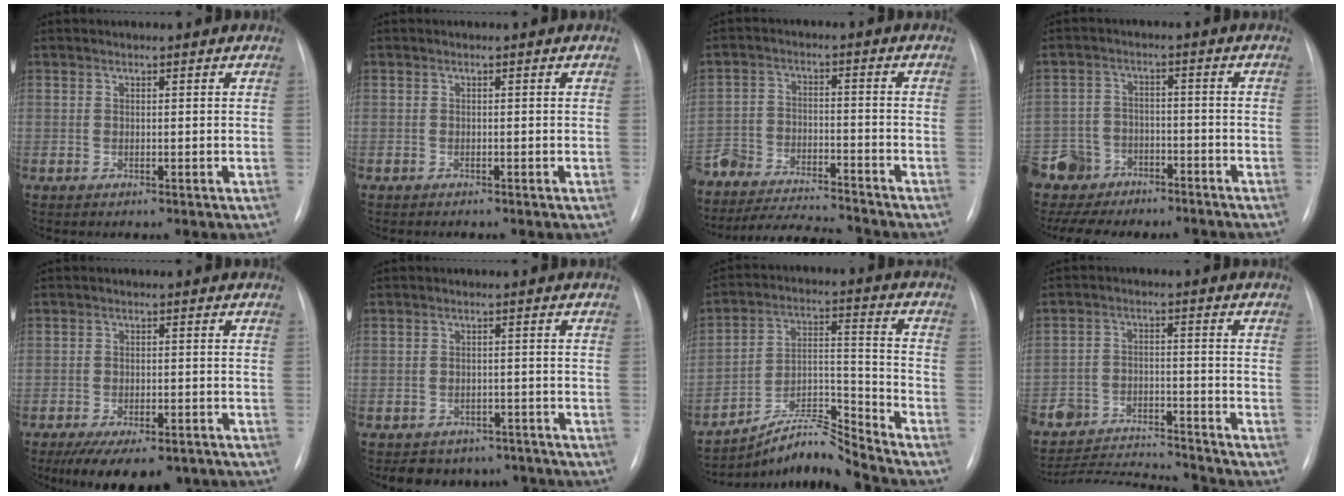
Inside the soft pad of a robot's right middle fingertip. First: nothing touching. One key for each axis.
{"total": 0.9, "fx": -0.8, "fy": 0.1, "fz": 0.2, "tx": -0.006, "ty": -0.003, "tz": -0.013}
{"total": 19.4, "fx": -18.0, "fy": 2.3, "fz": 6.7, "tx": -0.157, "ty": -0.022, "tz": -0.287}
{"total": 9.7, "fx": -8.1, "fy": 5.2, "fz": 1.1, "tx": -0.032, "ty": 0.015, "tz": -0.130}
{"total": 11.7, "fx": -8.7, "fy": 4.6, "fz": 6.3, "tx": -0.094, "ty": -0.009, "tz": -0.120}
{"total": 7.4, "fx": -6.1, "fy": 4.2, "fz": 0.6, "tx": 0.005, "ty": 0.016, "tz": -0.071}
{"total": 9.8, "fx": -9.6, "fy": -1.4, "fz": 1.6, "tx": -0.033, "ty": 0.035, "tz": -0.171}
{"total": 13.9, "fx": -13.7, "fy": -0.4, "fz": 2.0, "tx": -0.032, "ty": 0.002, "tz": -0.222}